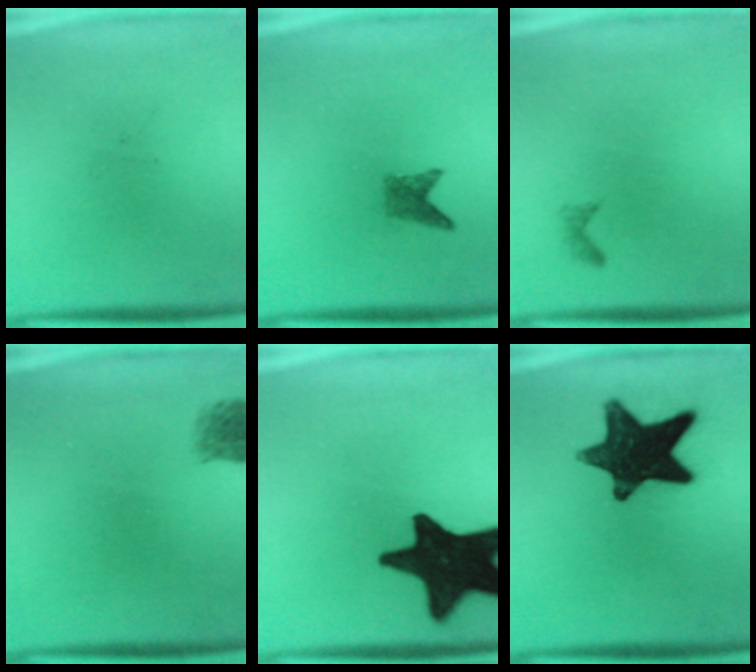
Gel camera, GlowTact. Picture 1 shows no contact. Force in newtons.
{"total": 2.0}
{"total": 0.6}
{"total": 1.9}
{"total": 18.9}
{"total": 15.4}